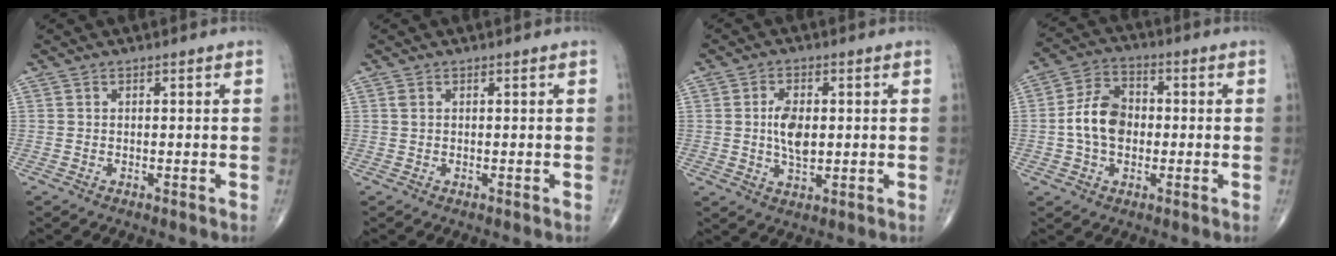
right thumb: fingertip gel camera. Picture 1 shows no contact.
{"total": 0.7, "force": [0.3, 0.4, 0.5], "torque": [-0.012, 0.007, 0.008]}
{"total": 6.5, "force": [0.5, 3.5, 5.4], "torque": [-0.093, -0.004, 0.008]}
{"total": 9.6, "force": [-0.6, 6.8, 6.8], "torque": [-0.111, 0.022, -0.020]}